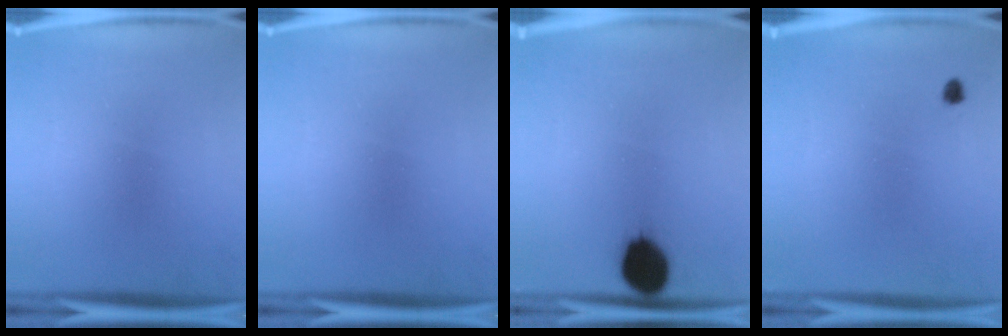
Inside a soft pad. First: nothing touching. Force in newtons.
{"total": 0.0}
{"total": 10.7}
{"total": 1.0}